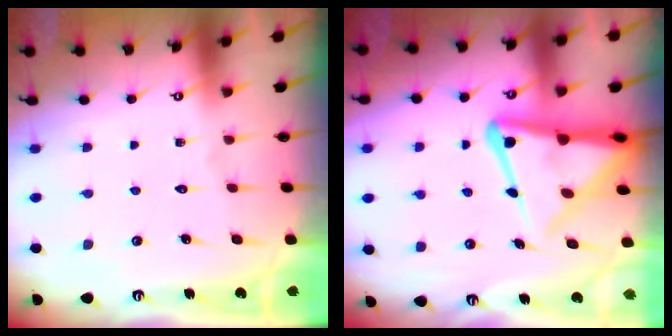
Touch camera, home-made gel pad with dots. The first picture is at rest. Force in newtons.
{"total": 14.1, "press": 14.1, "slide": 1.3}